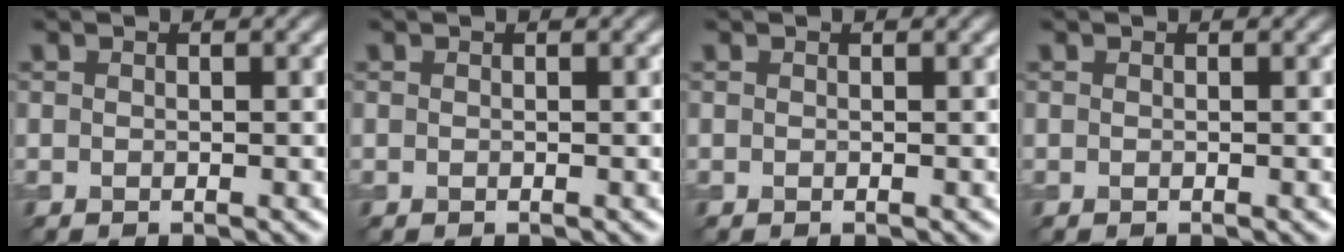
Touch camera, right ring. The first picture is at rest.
{"total": 0.0}
{"total": 0.0}
{"total": 0.0}